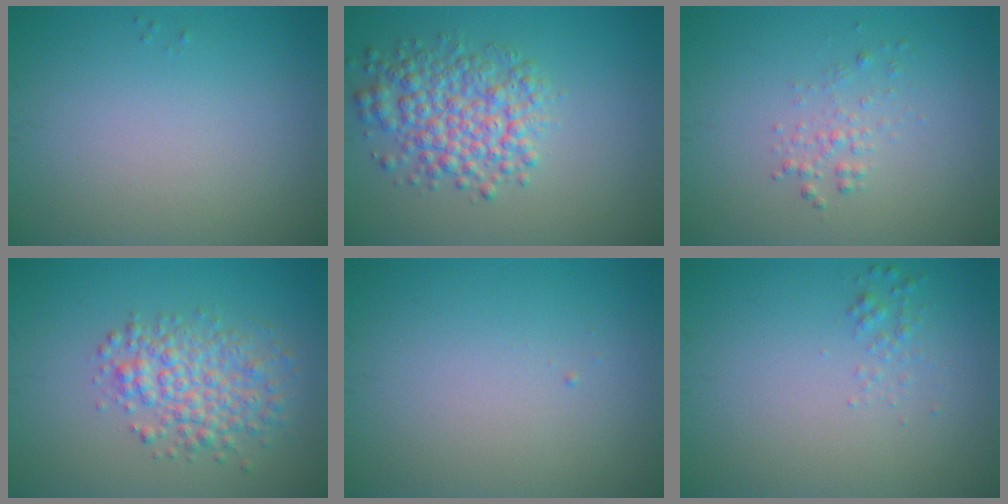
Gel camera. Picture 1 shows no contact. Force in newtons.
{"total": 5.2, "press": 5.2, "slide": 0.1}
{"total": 1.4, "press": 1.4, "slide": 0.0}
{"total": 4.4, "press": 4.4, "slide": 0.1}
{"total": 0.0}
{"total": 1.0, "press": 1.0, "slide": 0.0}